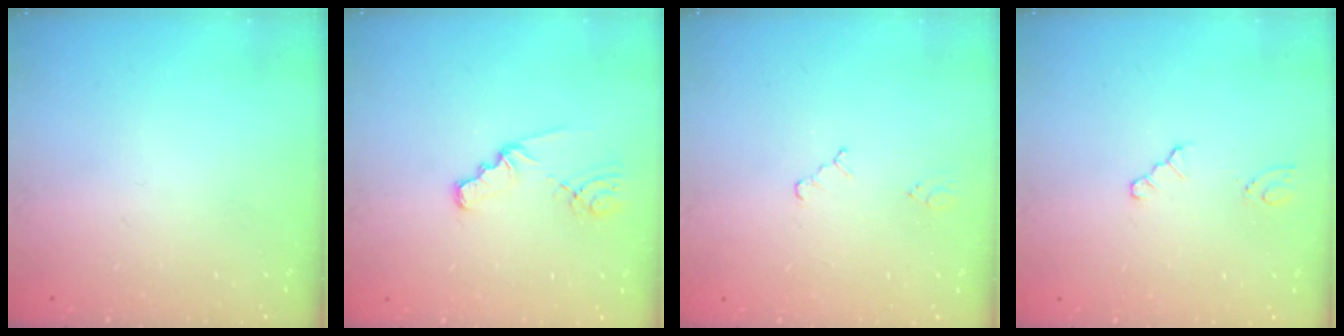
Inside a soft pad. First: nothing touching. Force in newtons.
{"total": 2.2, "press": 2.2, "slide": 0.4}
{"total": 1.5, "press": 1.5, "slide": 0.3}
{"total": 1.3, "press": 1.2, "slide": 0.2}